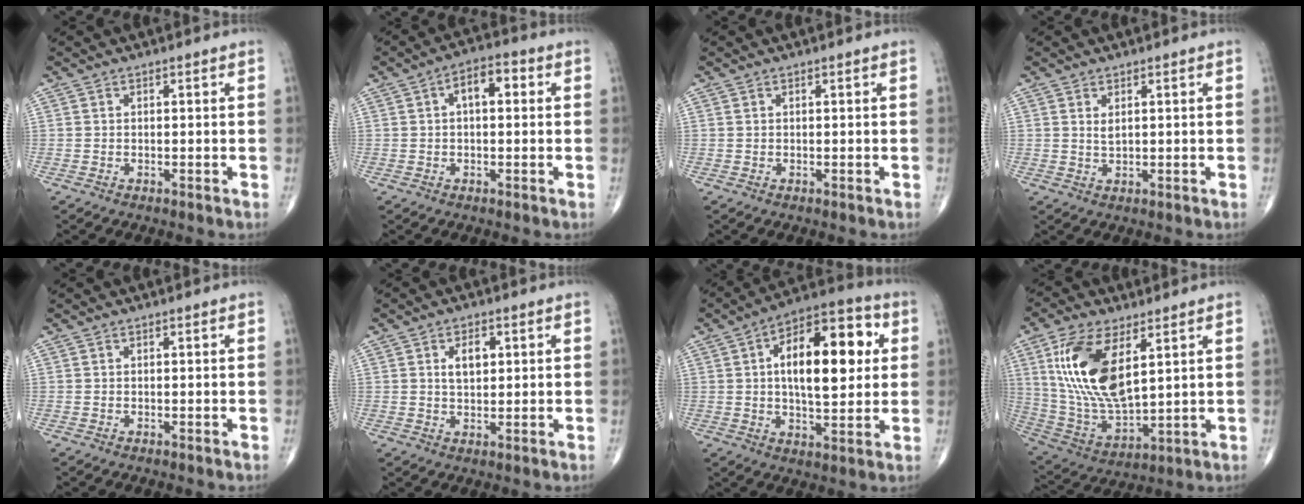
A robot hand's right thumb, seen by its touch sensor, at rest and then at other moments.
{"total": 5.9, "force": [1.2, 3.0, 4.9], "torque": [-0.068, 0.021, 0.012]}
{"total": 0.0}
{"total": 1.7, "force": [0.8, 0.7, 1.3], "torque": [-0.023, -0.005, 0.018]}
{"total": 0.0}
{"total": 4.5, "force": [1.3, 2.6, 3.5], "torque": [-0.048, -0.006, 0.022]}
{"total": 19.1, "force": [3.6, 8.9, 16.5], "torque": [-0.224, 0.015, 0.048]}
{"total": 18.1, "force": [6.1, 8.2, 15.0], "torque": [-0.295, -0.024, 0.128]}